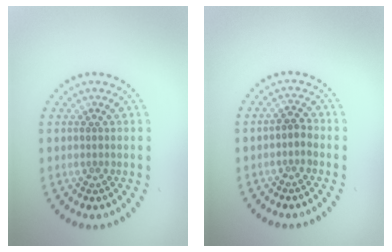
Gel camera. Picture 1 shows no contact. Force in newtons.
{"total": 1.2, "press": 1.0, "slide": 0.6}